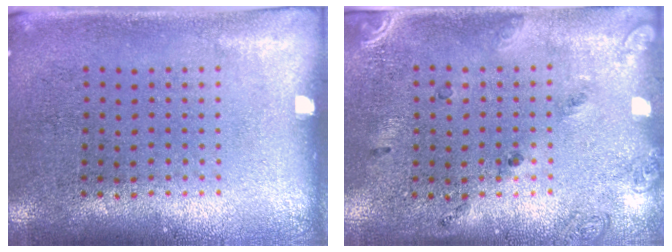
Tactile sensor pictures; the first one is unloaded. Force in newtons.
{"total": 1.5, "press": 1.0, "slide": 1.1}